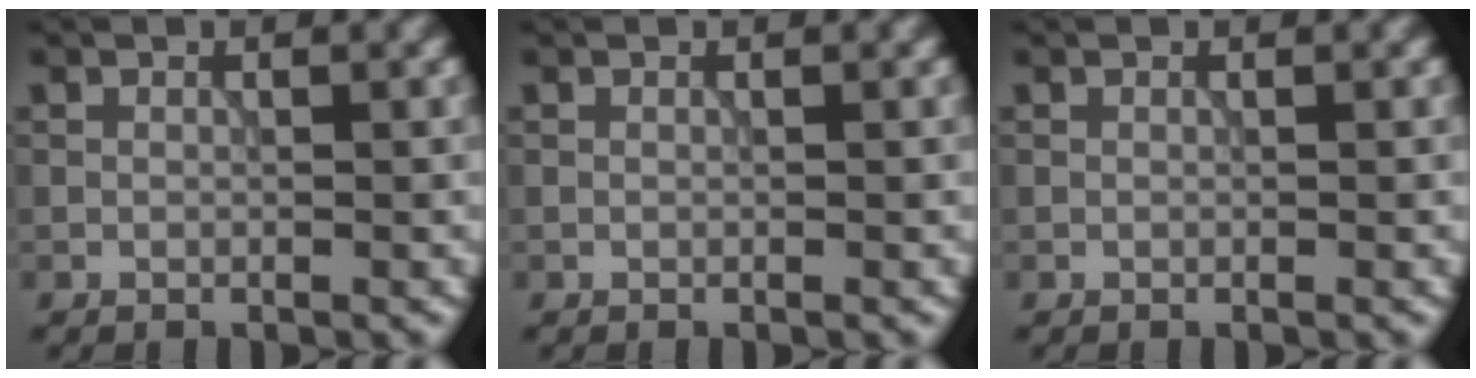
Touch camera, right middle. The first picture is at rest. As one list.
[{"total": 0.0}, {"total": 0.0}]